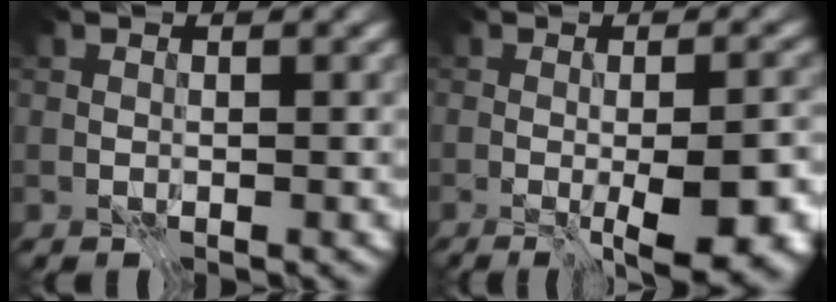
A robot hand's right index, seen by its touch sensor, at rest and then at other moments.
{"total": 7.4, "force": [-2.5, 1.3, 6.9], "torque": [-0.094, -0.015, -0.029]}